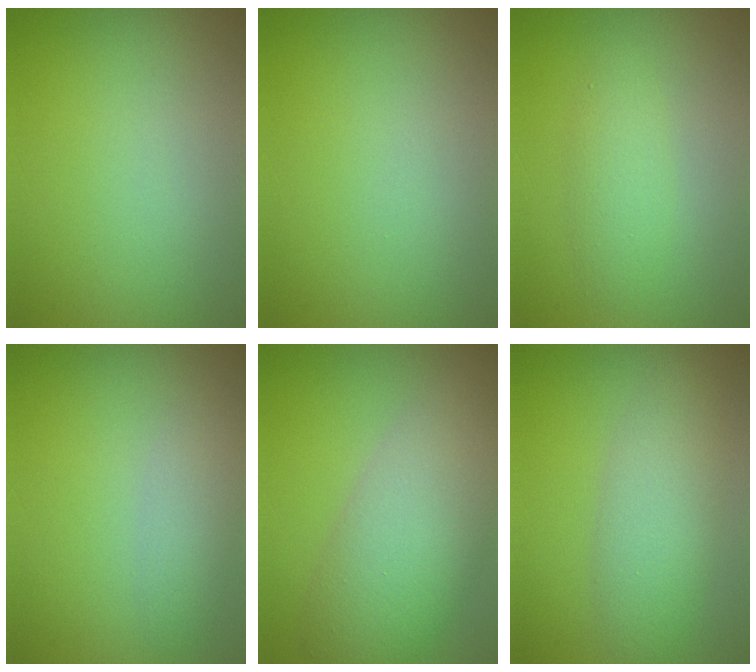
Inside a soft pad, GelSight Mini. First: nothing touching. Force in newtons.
{"total": 0.0}
{"total": 1.9, "press": 1.9, "slide": 0.0}
{"total": 2.1, "press": 2.0, "slide": 0.1}
{"total": 7.7, "press": 7.7, "slide": 0.4}
{"total": 3.8, "press": 3.8, "slide": 0.1}